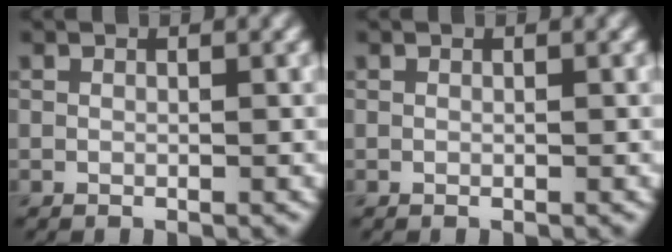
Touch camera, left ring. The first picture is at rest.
{"total": 0.0}